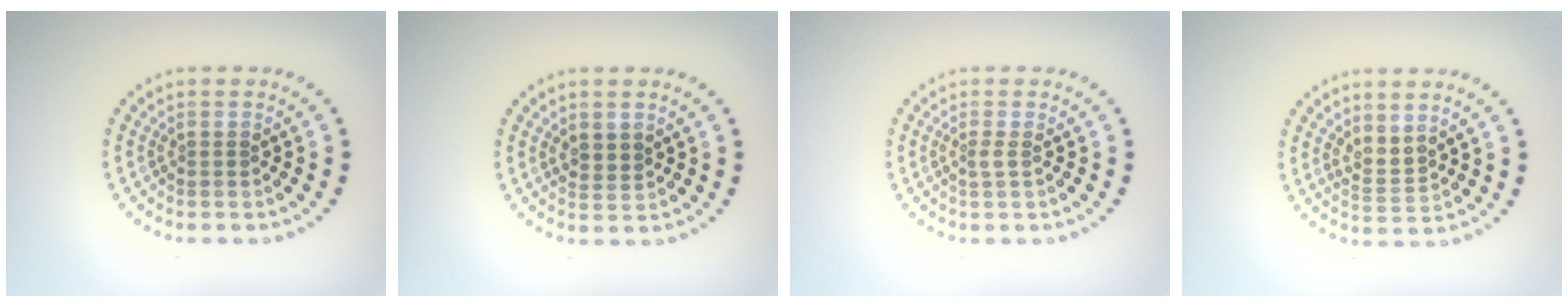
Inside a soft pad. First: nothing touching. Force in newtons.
{"total": 1.6, "press": 1.3, "slide": 0.9}
{"total": 0.9, "press": 0.6, "slide": 0.7}
{"total": 2.1, "press": 1.6, "slide": 1.4}